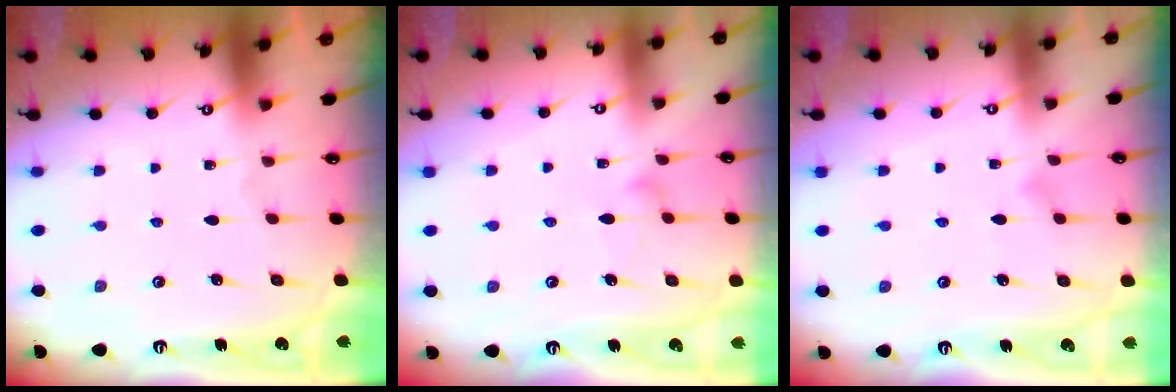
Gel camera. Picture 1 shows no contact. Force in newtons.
{"total": 6.9, "press": 6.9, "slide": 0.4}
{"total": 5.6, "press": 5.6, "slide": 0.3}